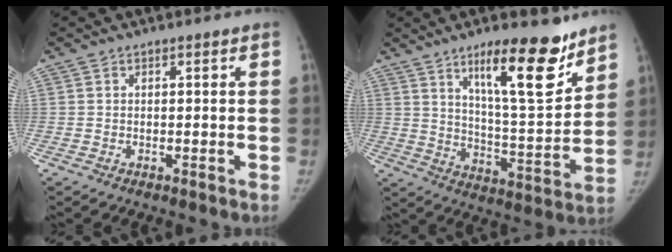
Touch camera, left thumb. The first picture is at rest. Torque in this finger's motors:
{"motor_torque": [0.95, -0.16, 1.38, -1.38, 0.42]}